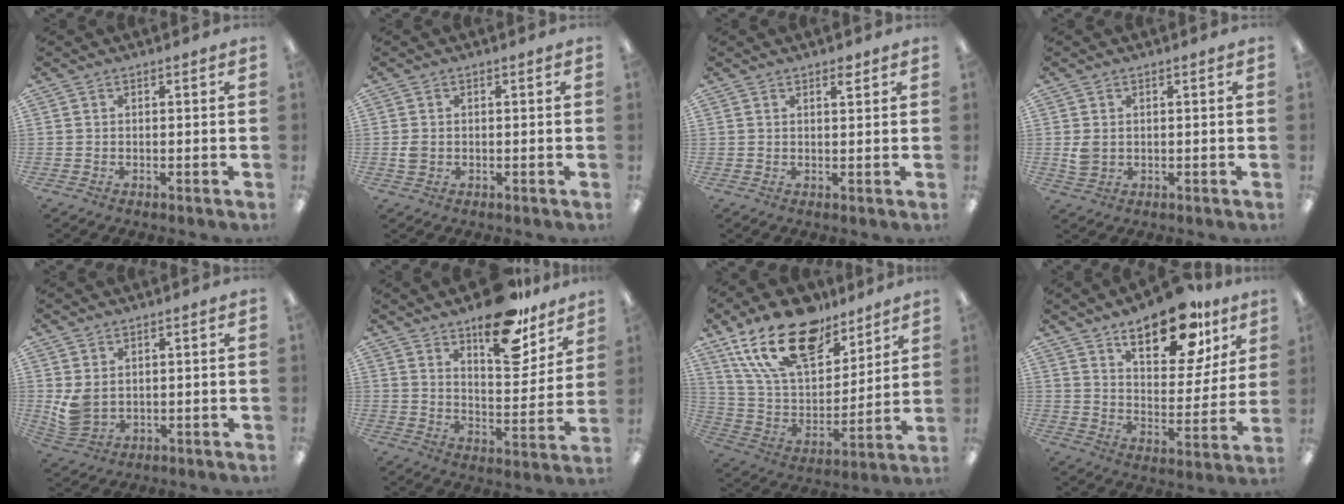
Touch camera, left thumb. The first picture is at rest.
{"total": 2.0, "force": [0.0, 1.6, 1.2], "torque": [-0.023, 0.004, -0.001]}
{"total": 1.8, "force": [1.5, 0.4, 0.9], "torque": [-0.012, -0.004, 0.026]}
{"total": 3.0, "force": [0.6, 2.3, 1.9], "torque": [-0.030, 0.000, 0.011]}
{"total": 5.0, "force": [1.7, 3.6, 3.1], "torque": [-0.066, -0.008, 0.033]}
{"total": 16.9, "force": [12.7, 6.7, 9.0], "torque": [-0.117, -0.086, 0.215]}
{"total": 22.6, "force": [14.9, 11.1, 12.8], "torque": [-0.244, -0.076, 0.269]}
{"total": 20.0, "force": [12.9, 9.0, 12.4], "torque": [-0.172, -0.065, 0.211]}